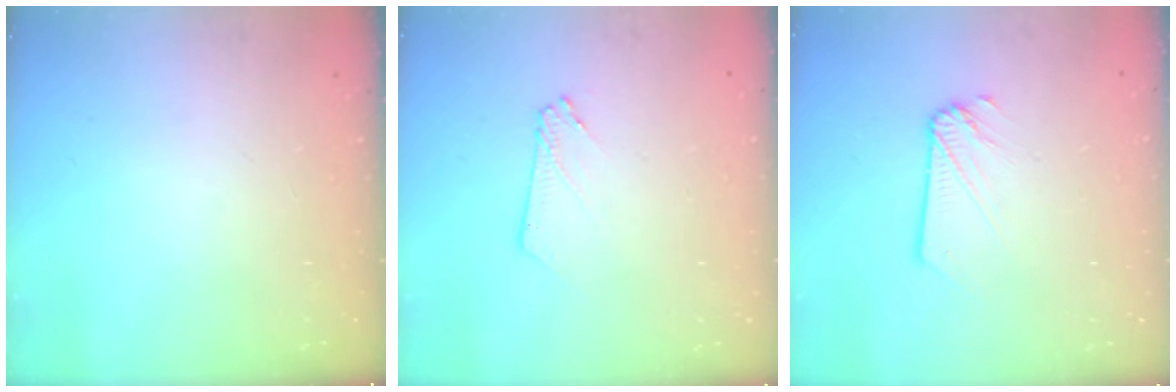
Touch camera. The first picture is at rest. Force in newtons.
{"total": 3.6, "press": 3.6, "slide": 0.0}
{"total": 2.1, "press": 2.1, "slide": 0.1}